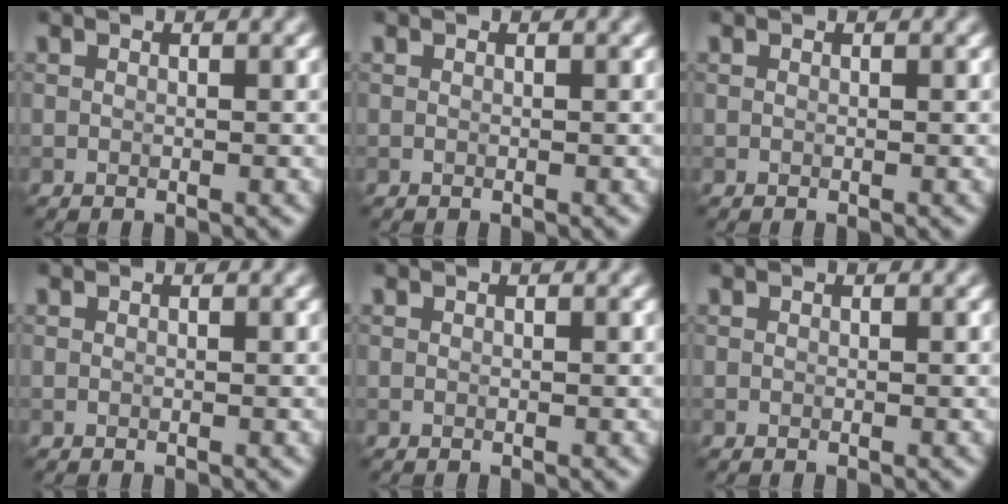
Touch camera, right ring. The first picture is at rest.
{"total": 0.0}
{"total": 0.0}
{"total": 0.0}
{"total": 0.0}
{"total": 0.0}